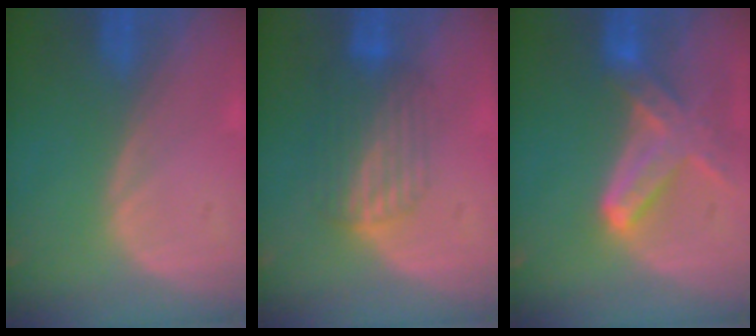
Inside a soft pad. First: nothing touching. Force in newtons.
{"total": 7.1, "press": 6.0, "slide": 3.9}
{"total": 7.6, "press": 6.9, "slide": 3.4}